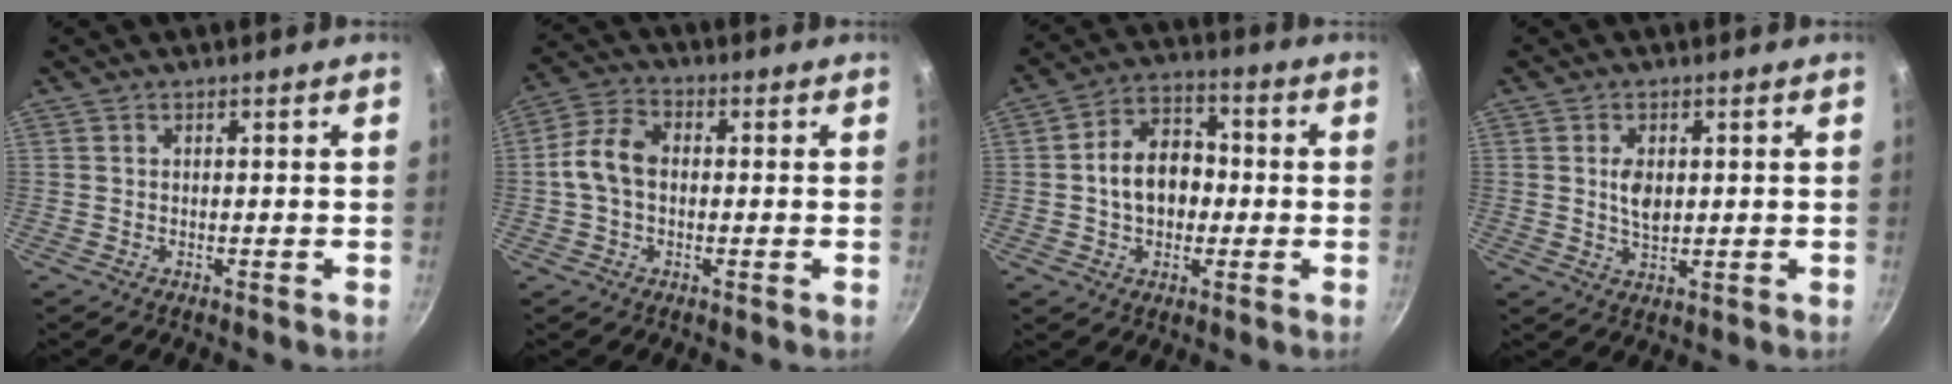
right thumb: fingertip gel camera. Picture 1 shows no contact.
{"total": 7.9, "force": [-0.2, 5.5, 5.8], "torque": [-0.112, 0.026, -0.012]}
{"total": 11.1, "force": [-0.4, 8.1, 7.6], "torque": [-0.098, 0.028, -0.015]}
{"total": 4.4, "force": [0.7, 2.5, 3.5], "torque": [-0.059, -0.007, 0.015]}